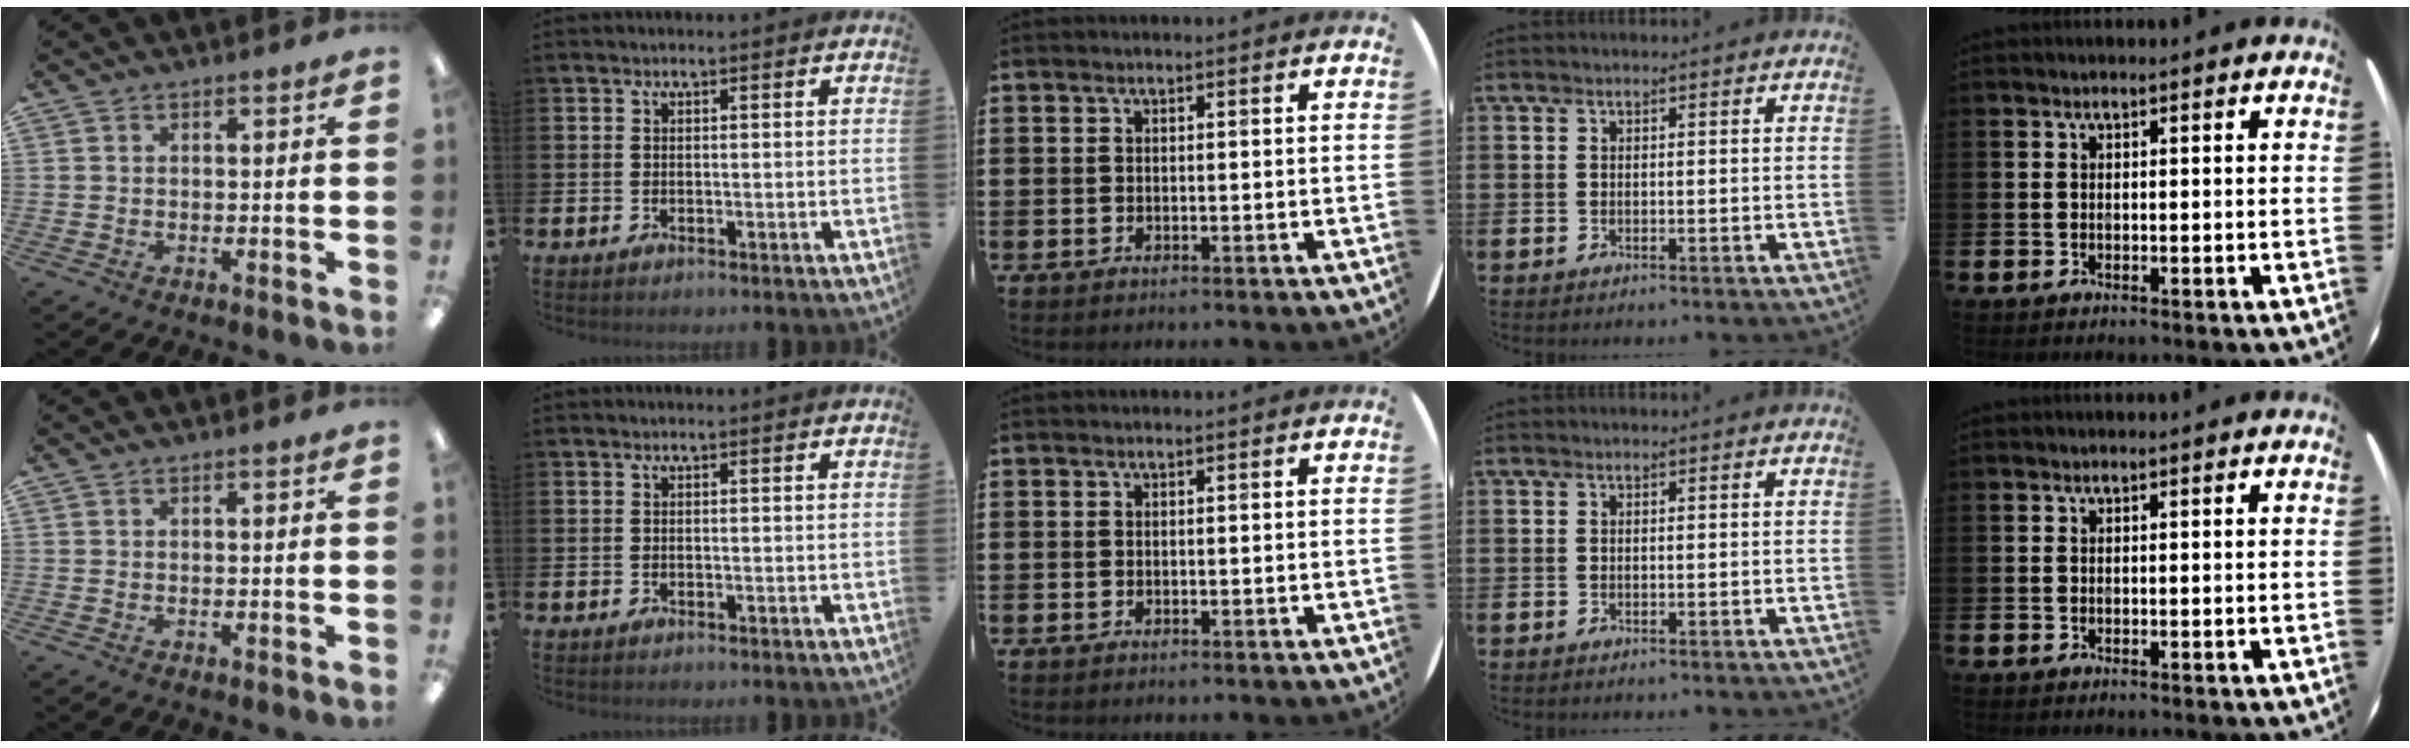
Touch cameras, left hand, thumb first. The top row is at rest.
{}